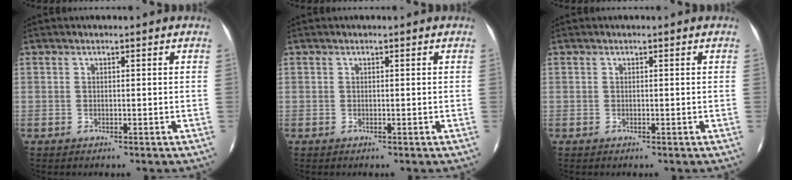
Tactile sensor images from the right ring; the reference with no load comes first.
{"total": 0.0}
{"total": 0.0}